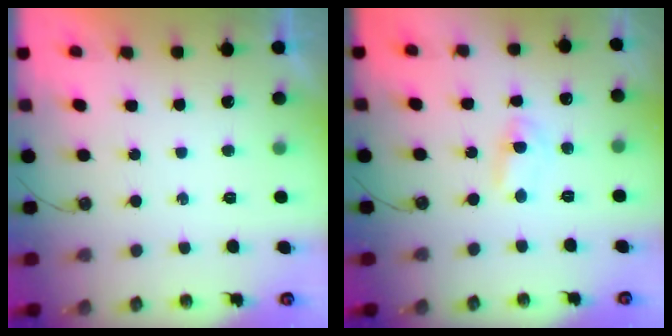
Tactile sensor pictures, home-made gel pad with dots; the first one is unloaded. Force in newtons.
{"total": 2.3, "press": 2.3, "slide": 0.3}